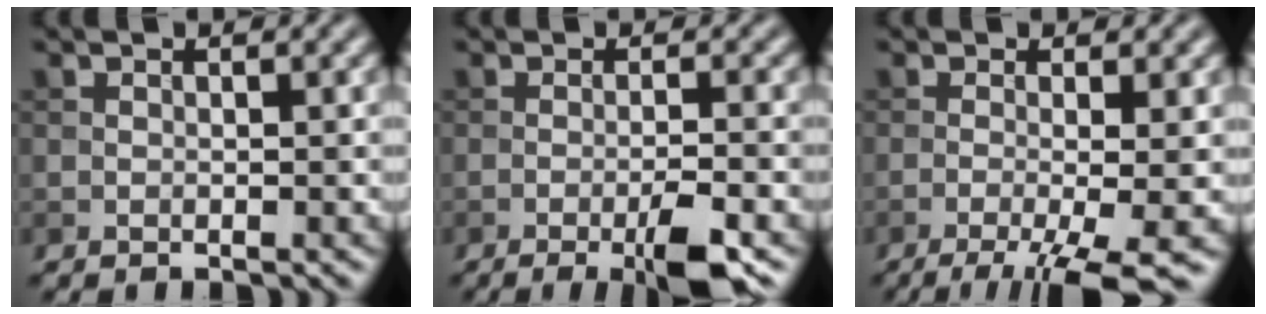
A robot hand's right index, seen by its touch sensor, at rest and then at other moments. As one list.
[{"total": 4.7, "force": [-2.1, 0.8, 4.1], "torque": [-0.065, -0.002, -0.037]}, {"total": 7.3, "force": [-3.1, 1.8, 6.3], "torque": [-0.090, -0.012, -0.047]}]